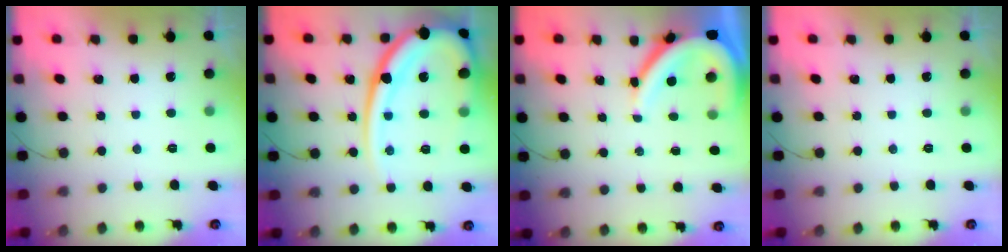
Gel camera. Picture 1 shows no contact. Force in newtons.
{"total": 22.2, "press": 22.1, "slide": 2.5}
{"total": 8.7, "press": 8.6, "slide": 1.0}
{"total": 0.0}